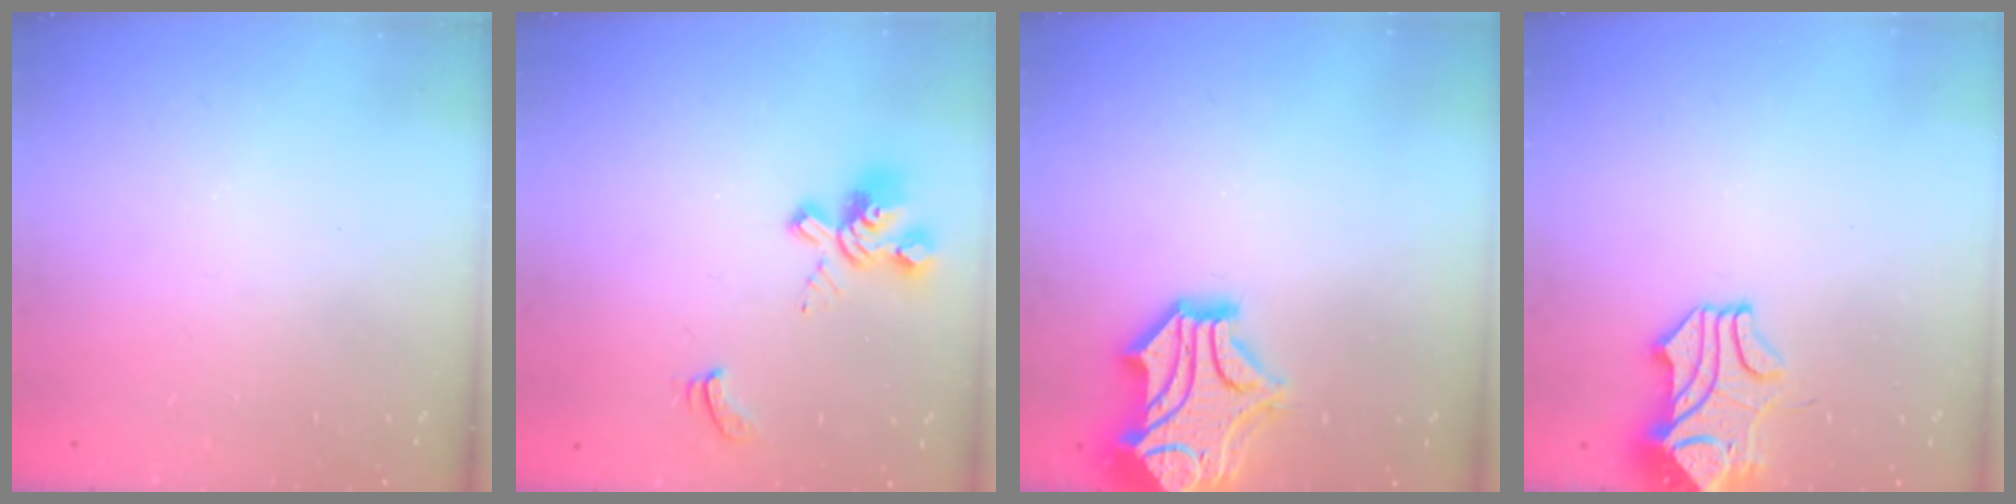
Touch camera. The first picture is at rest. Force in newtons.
{"total": 2.4, "press": 1.9, "slide": 1.5}
{"total": 7.5, "press": 7.1, "slide": 2.3}
{"total": 2.8, "press": 2.5, "slide": 1.1}